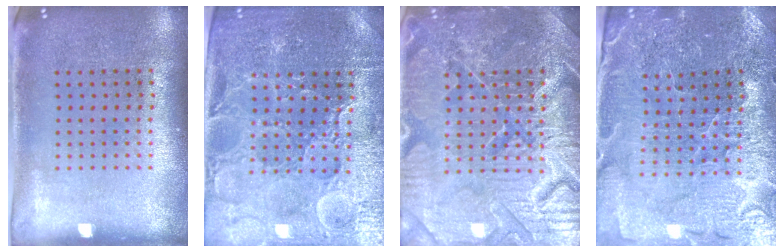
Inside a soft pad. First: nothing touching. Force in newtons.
{"total": 4.3, "press": 4.1, "slide": 1.3}
{"total": 7.9, "press": 7.8, "slide": 1.0}
{"total": 3.3, "press": 3.3, "slide": 0.3}